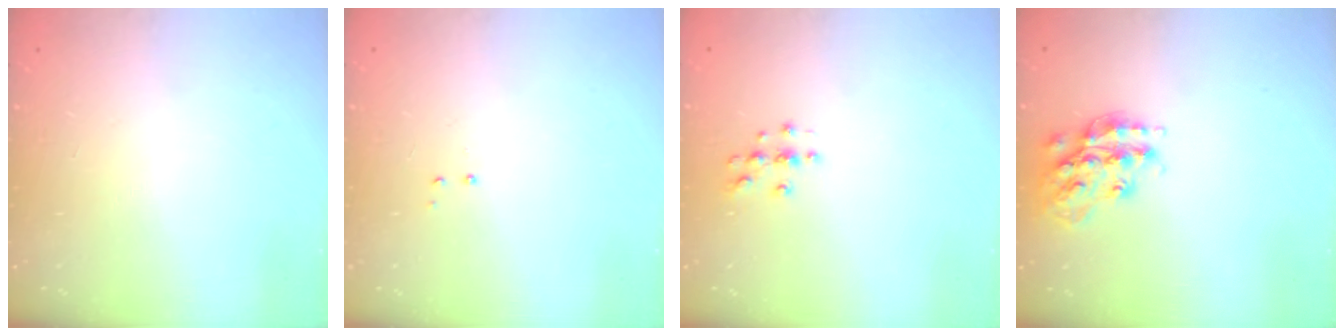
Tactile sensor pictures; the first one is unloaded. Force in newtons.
{"total": 2.9, "press": 2.8, "slide": 0.6}
{"total": 3.6, "press": 3.6, "slide": 0.5}
{"total": 16.1, "press": 16.1, "slide": 1.2}